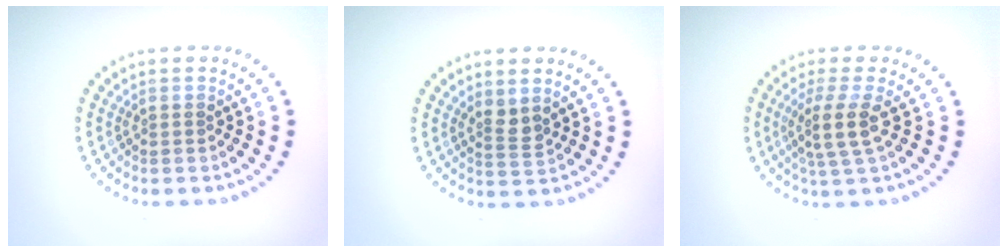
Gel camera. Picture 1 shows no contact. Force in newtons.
{"total": 1.5, "press": 1.2, "slide": 1.0}
{"total": 3.0, "press": 2.2, "slide": 2.0}